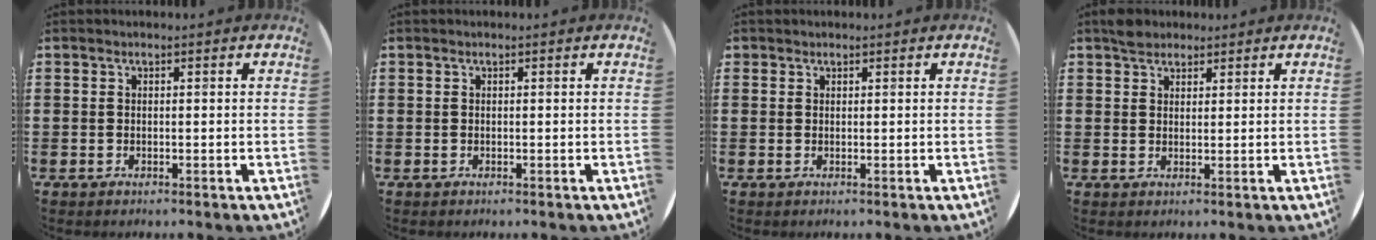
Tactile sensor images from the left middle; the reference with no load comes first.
{"total": 0.0}
{"total": 0.5, "force": [0.4, 0.2, -0.2], "torque": [0.004, 0.005, 0.008]}
{"total": 2.2, "force": [2.0, 1.0, 0.1], "torque": [0.002, 0.003, 0.037]}